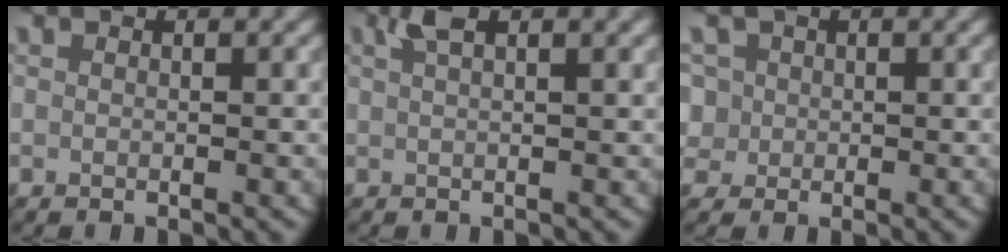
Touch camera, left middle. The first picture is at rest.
{"total": 2.5, "force": [1.6, 0.4, 1.9], "torque": [-0.032, 0.013, 0.026]}
{"total": 5.2, "force": [0.3, 4.9, 1.7], "torque": [-0.055, -0.015, 0.008]}